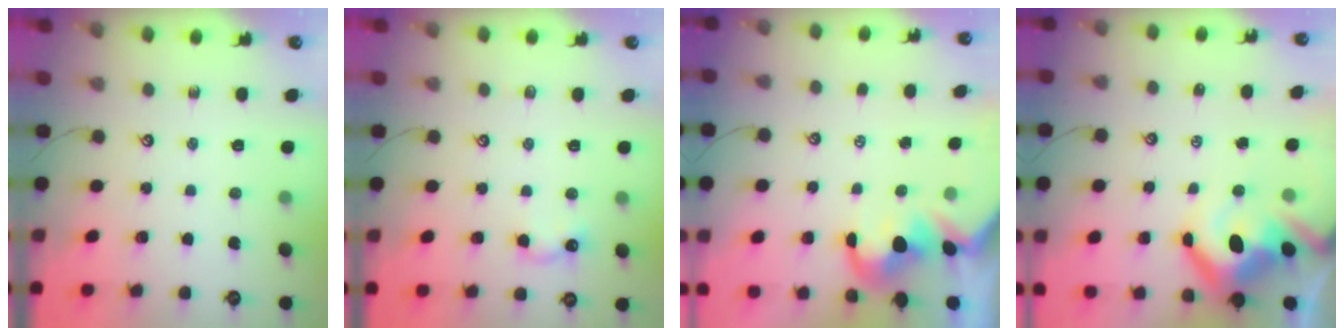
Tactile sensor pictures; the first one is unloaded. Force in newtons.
{"total": 6.2, "press": 6.2, "slide": 0.7}
{"total": 3.0, "press": 2.8, "slide": 1.1}
{"total": 17.5, "press": 17.3, "slide": 2.4}